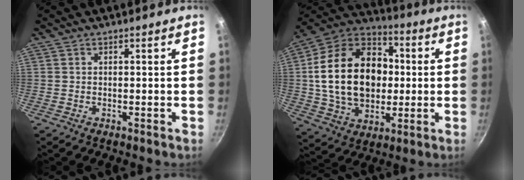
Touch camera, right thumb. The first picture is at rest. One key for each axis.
{"total": 24.9, "fx": 1.1, "fy": 17.9, "fz": 17.2, "tx": -0.273, "ty": 0.029, "tz": 0.022}